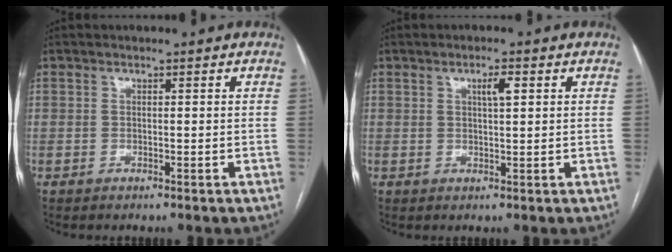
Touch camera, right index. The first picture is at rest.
{"total": 2.5, "force": [1.0, 0.4, 2.3], "torque": [-0.040, 0.001, 0.017]}